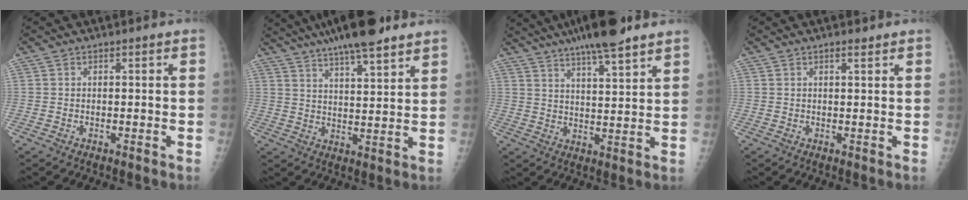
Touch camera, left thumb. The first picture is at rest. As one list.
[{"total": 15.1, "force": [11.5, 3.0, 9.3], "torque": [-0.135, -0.031, 0.183]}, {"total": 13.2, "force": [9.9, 2.1, 8.4], "torque": [-0.122, -0.031, 0.161]}, {"total": 1.4, "force": [1.1, 0.3, 0.9], "torque": [-0.013, -0.006, 0.018]}]